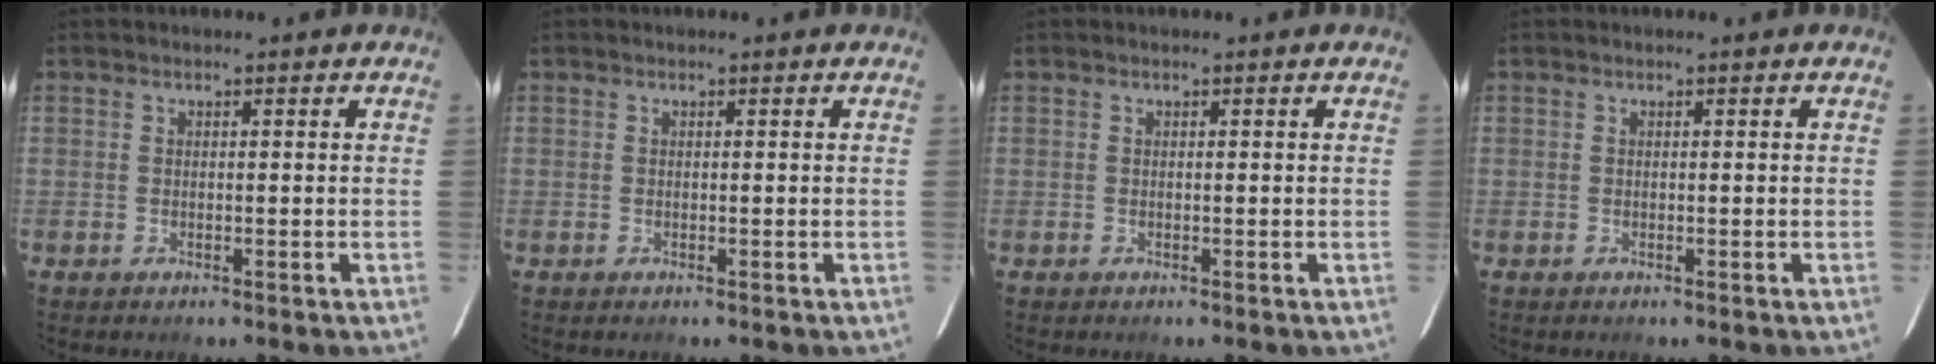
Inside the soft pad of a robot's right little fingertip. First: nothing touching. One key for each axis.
{"total": 0.0}
{"total": 0.0}
{"total": 0.0}